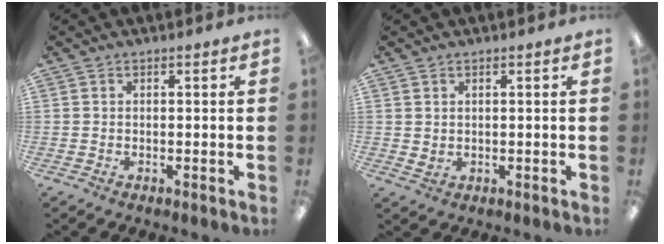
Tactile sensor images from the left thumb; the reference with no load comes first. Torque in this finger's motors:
{"motor_torque": [-0.16, 0.28, -0.02, 0.00, 0.04]}